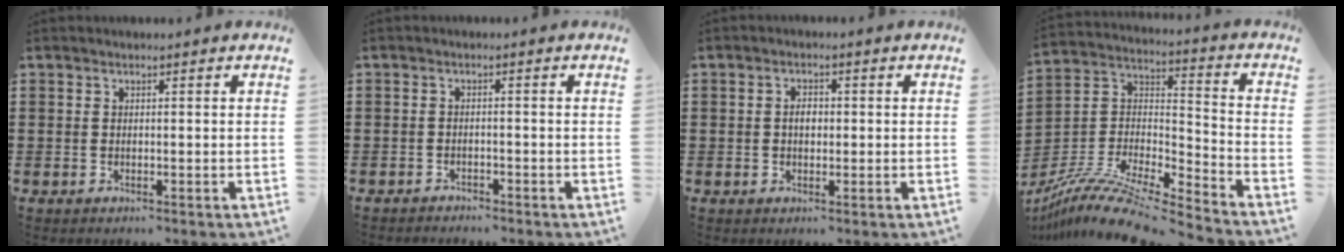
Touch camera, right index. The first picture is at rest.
{"total": 1.3, "force": [-1.3, 0.3, -0.1], "torque": [-0.004, 0.002, -0.028]}
{"total": 2.1, "force": [0.0, 1.1, 1.8], "torque": [-0.036, 0.005, -0.002]}
{"total": 11.8, "force": [-10.2, 1.5, 5.6], "torque": [-0.113, 0.015, -0.205]}